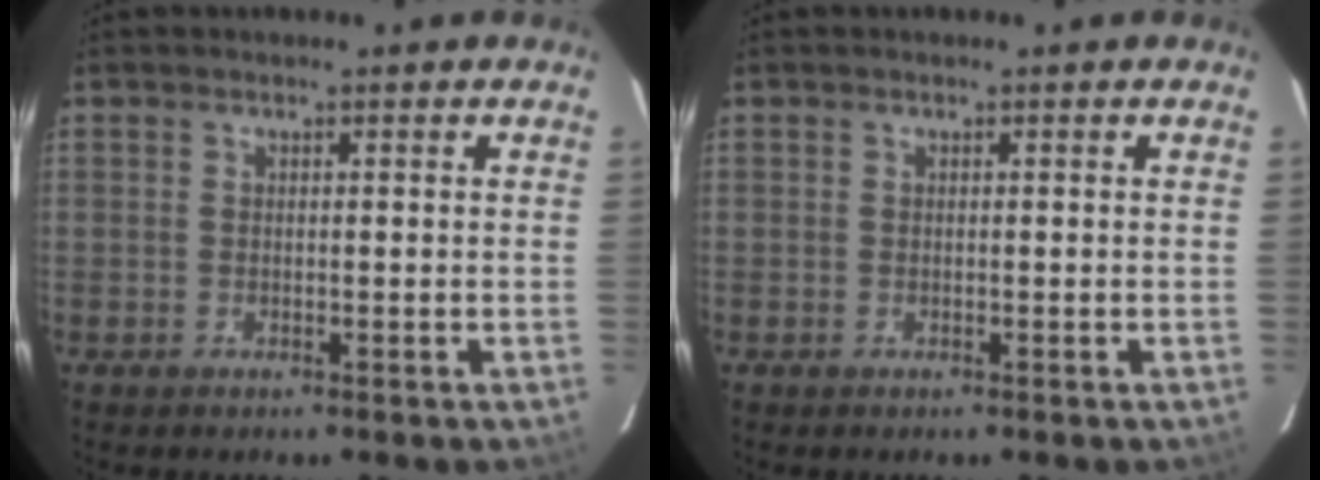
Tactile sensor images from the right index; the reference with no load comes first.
{"total": 0.0}